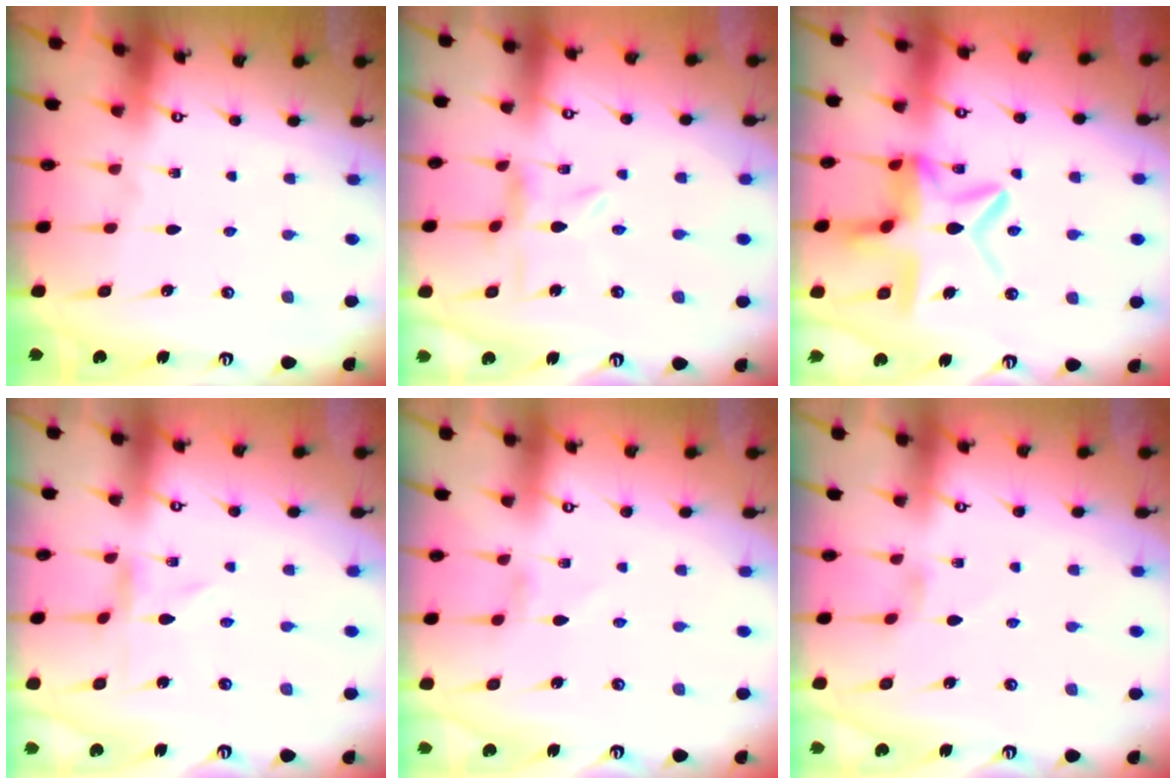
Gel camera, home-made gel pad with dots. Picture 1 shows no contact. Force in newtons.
{"total": 3.0, "press": 2.9, "slide": 0.3}
{"total": 13.6, "press": 13.6, "slide": 1.3}
{"total": 0.0}
{"total": 0.7, "press": 0.7, "slide": 0.1}
{"total": 2.4, "press": 2.3, "slide": 0.4}